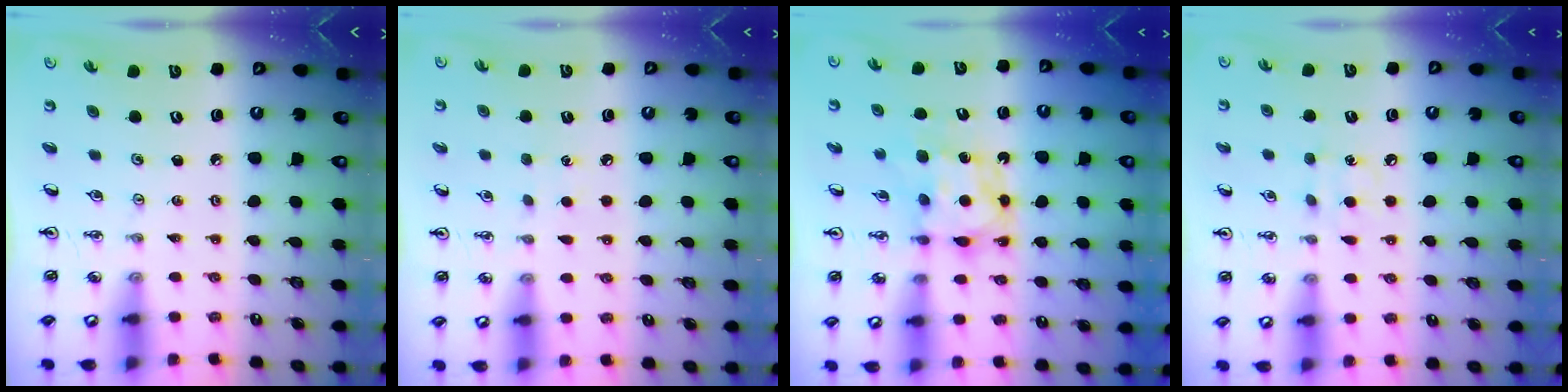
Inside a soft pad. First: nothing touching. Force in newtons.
{"total": 3.8, "press": 3.8, "slide": 0.3}
{"total": 7.0, "press": 7.0, "slide": 0.4}
{"total": 9.1, "press": 9.1, "slide": 1.0}